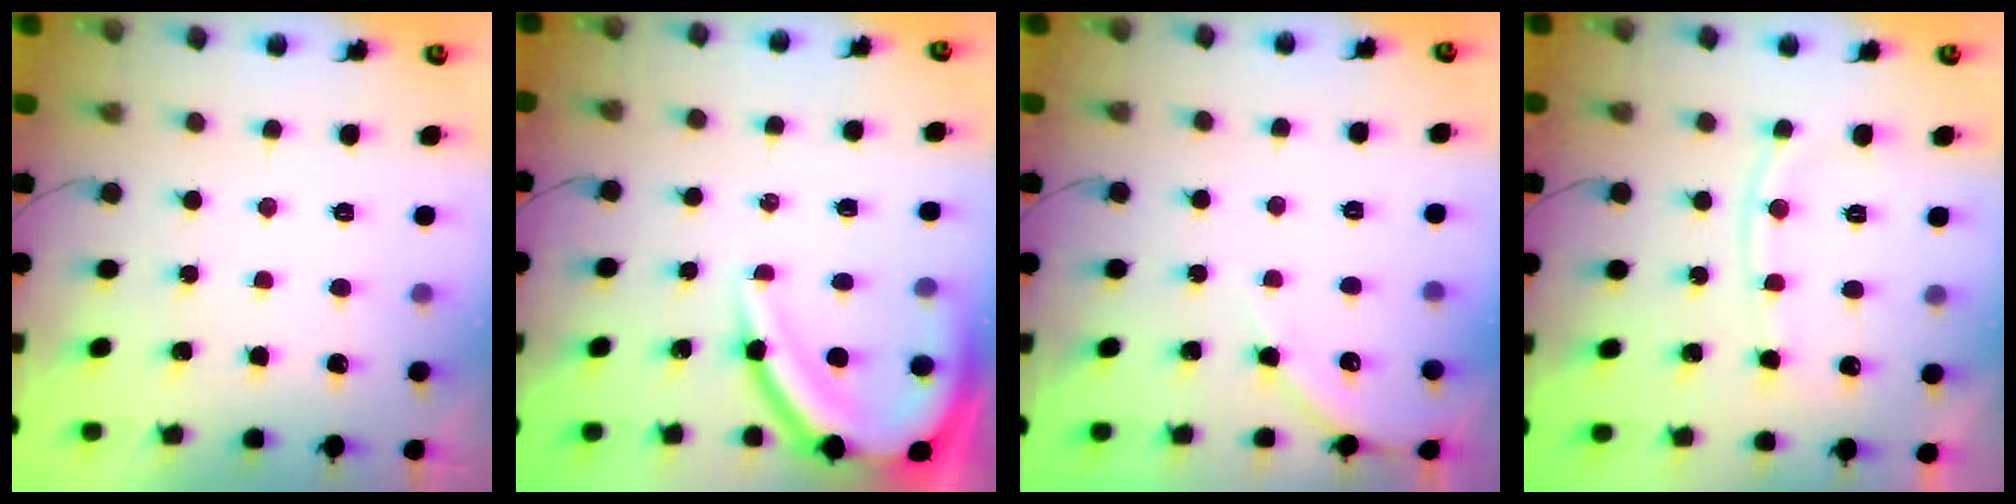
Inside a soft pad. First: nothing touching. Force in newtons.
{"total": 12.0, "press": 11.9, "slide": 1.5}
{"total": 6.7, "press": 6.7, "slide": 0.8}
{"total": 9.7, "press": 9.7, "slide": 1.3}